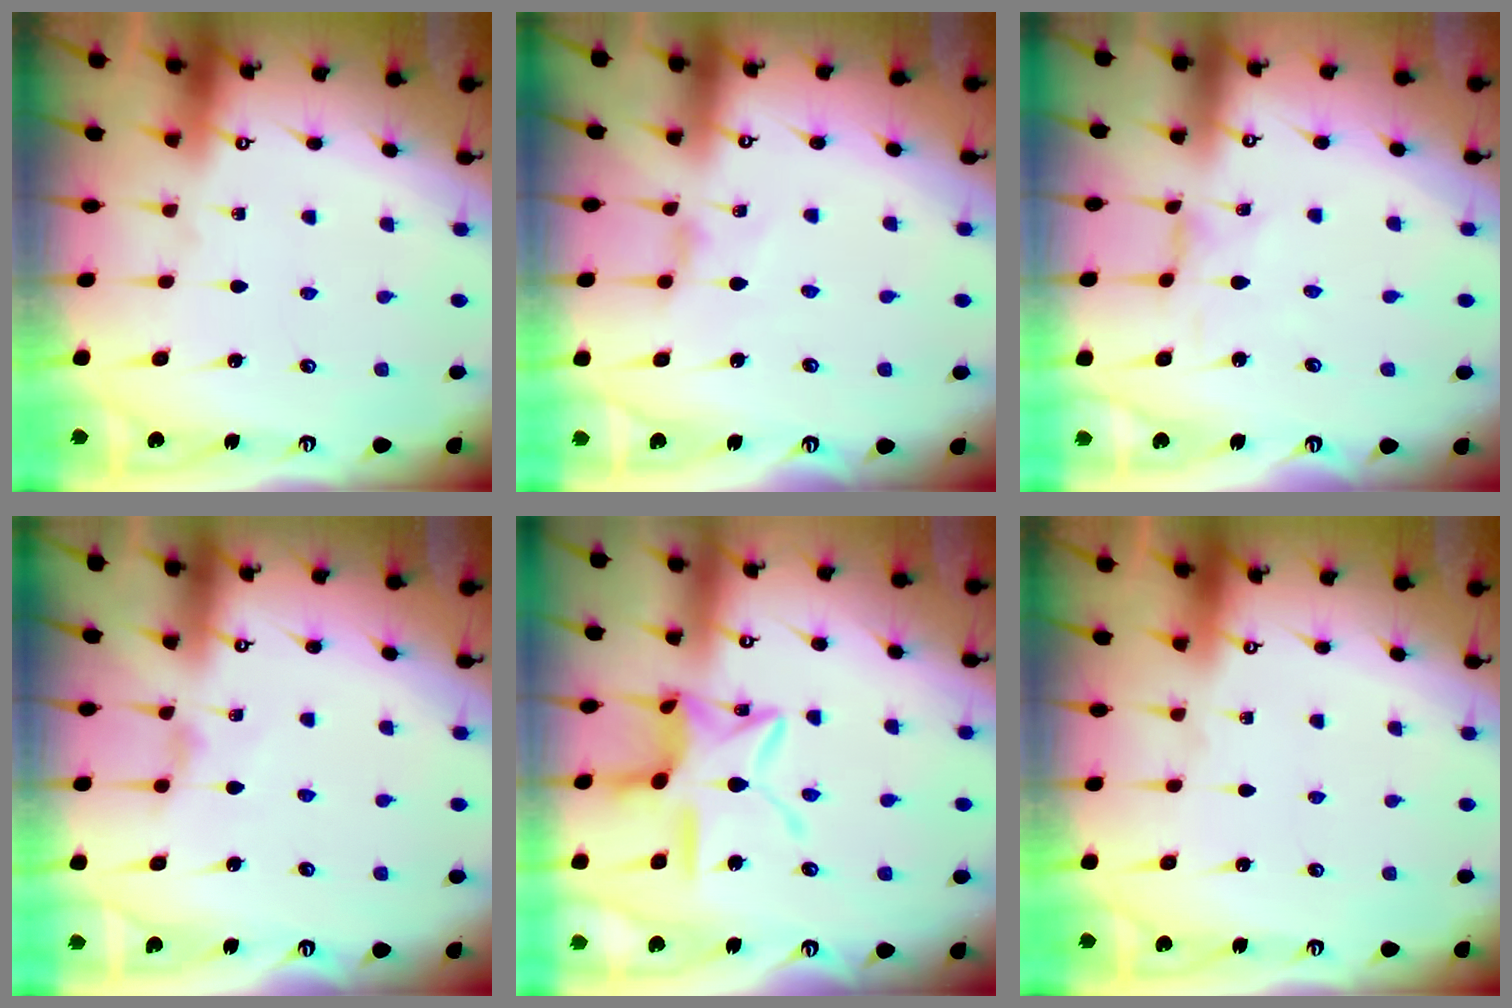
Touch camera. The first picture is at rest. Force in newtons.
{"total": 2.6, "press": 2.5, "slide": 0.5}
{"total": 0.0}
{"total": 2.4, "press": 2.3, "slide": 0.4}
{"total": 13.9, "press": 13.9, "slide": 0.9}
{"total": 0.0}